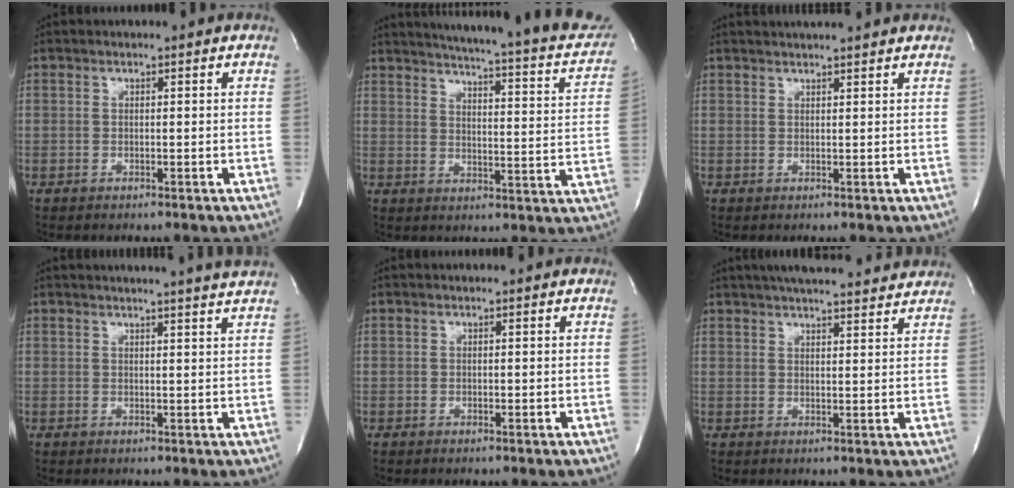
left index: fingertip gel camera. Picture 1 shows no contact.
{"total": 25.2, "force": [22.1, 3.2, 11.8], "torque": [-0.169, -0.055, 0.255]}
{"total": 7.2, "force": [6.7, 0.3, 2.8], "torque": [-0.044, 0.028, 0.081]}
{"total": 6.7, "force": [6.2, -1.3, 2.3], "torque": [-0.031, -0.008, 0.060]}
{"total": 0.0}
{"total": 15.5, "force": [14.0, 2.2, 6.4], "torque": [-0.102, 0.035, 0.186]}